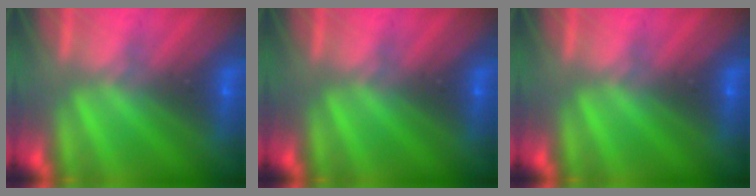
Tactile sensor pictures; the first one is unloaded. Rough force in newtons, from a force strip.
{"total": 0.0}
{"total": 0.0}